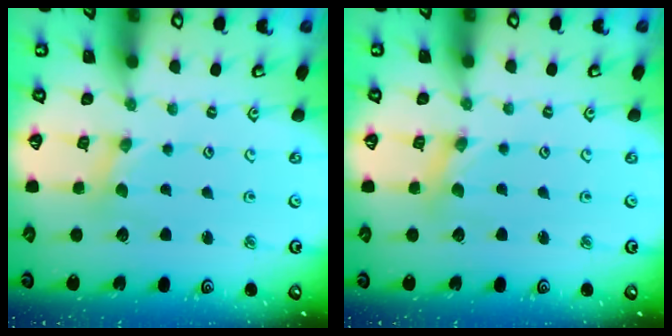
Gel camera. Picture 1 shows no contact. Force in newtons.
{"total": 1.0, "press": 1.0, "slide": 0.2}